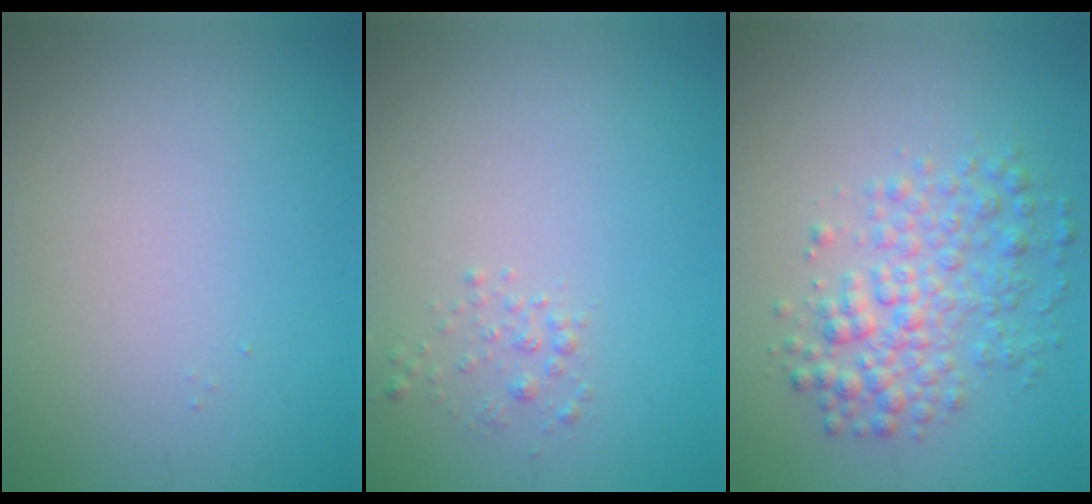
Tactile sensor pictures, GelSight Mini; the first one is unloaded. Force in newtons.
{"total": 1.0, "press": 1.0, "slide": 0.1}
{"total": 4.2, "press": 4.2, "slide": 0.1}